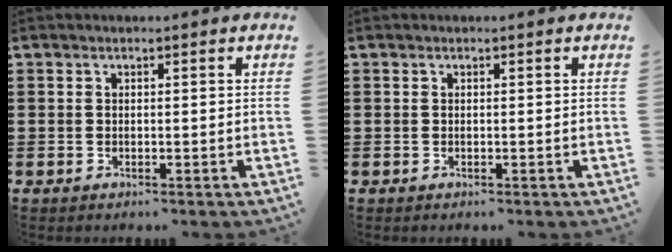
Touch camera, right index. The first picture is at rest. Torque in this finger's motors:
{"motor_torque": [-0.68, 1.45, 0.00, -0.01]}